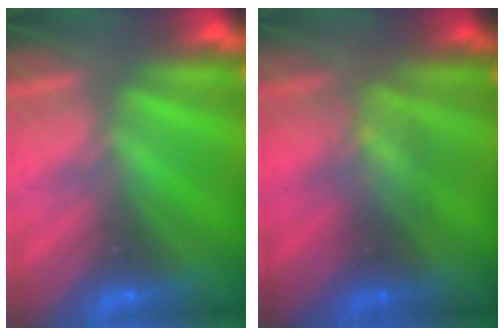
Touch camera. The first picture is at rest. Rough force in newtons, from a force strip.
{"total": 2.7}